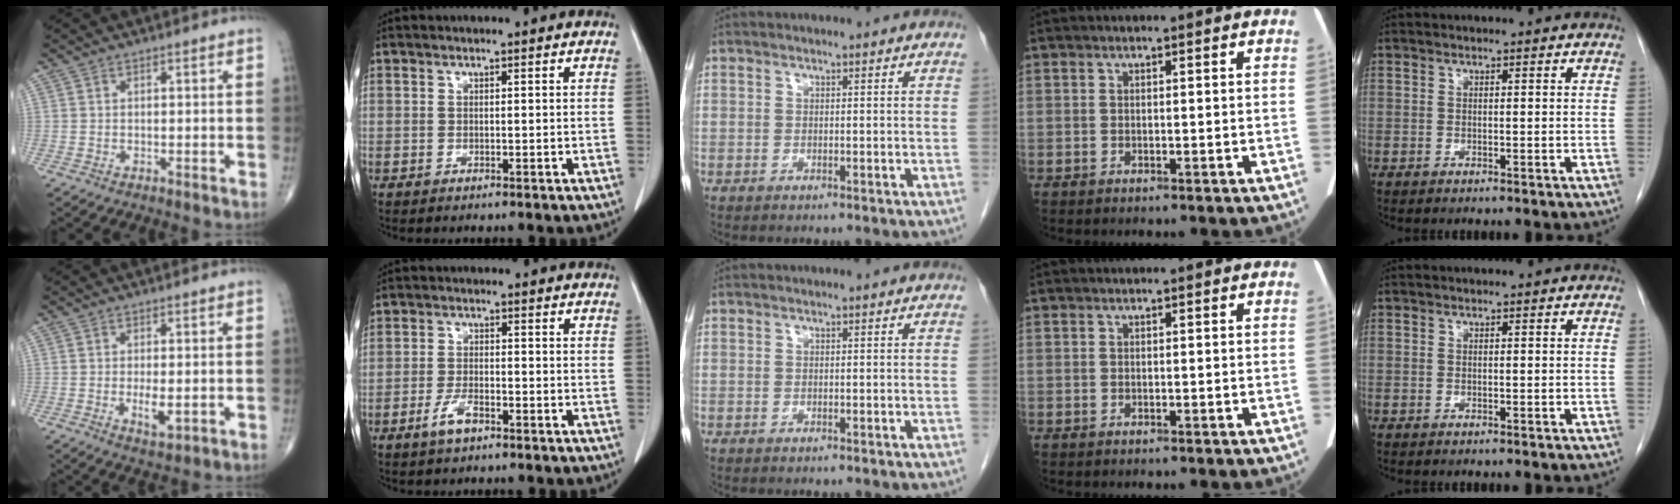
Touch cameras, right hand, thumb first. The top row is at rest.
{"thumb": {"total": 4.0, "force": [-0.8, 1.5, 3.6], "torque": [-0.061, -0.008, -0.012]}, "index": {"total": 3.7, "force": [-2.4, 1.2, 2.6], "torque": [-0.054, 0.003, -0.043]}}